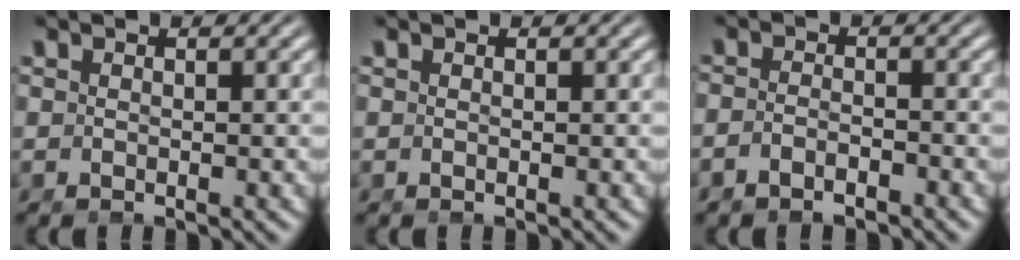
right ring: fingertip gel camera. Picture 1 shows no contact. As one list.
[{"total": 0.0}, {"total": 2.3, "force": [-2.1, 0.5, 0.8], "torque": [-0.018, -0.010, -0.032]}]